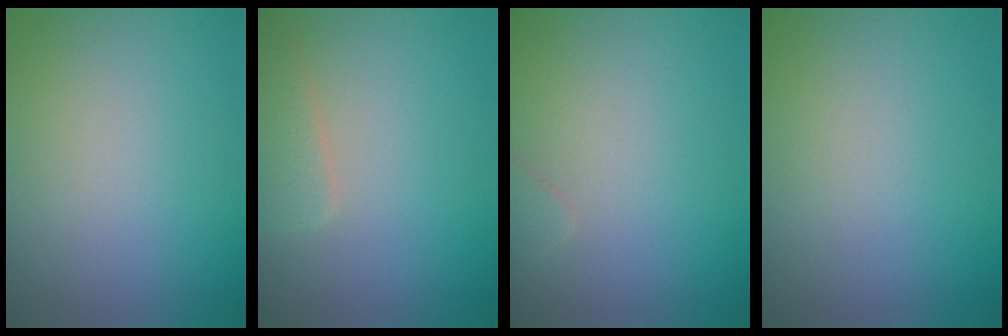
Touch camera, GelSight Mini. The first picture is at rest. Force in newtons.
{"total": 2.2, "press": 2.2, "slide": 0.1}
{"total": 0.8, "press": 0.8, "slide": 0.1}
{"total": 0.0}